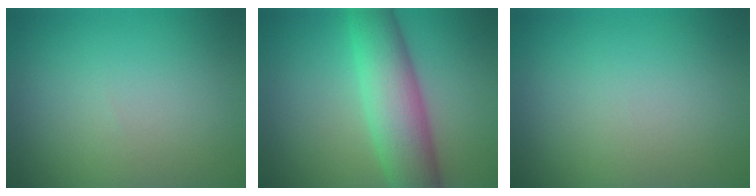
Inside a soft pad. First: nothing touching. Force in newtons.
{"total": 8.0, "press": 8.0, "slide": 0.1}
{"total": 0.0}